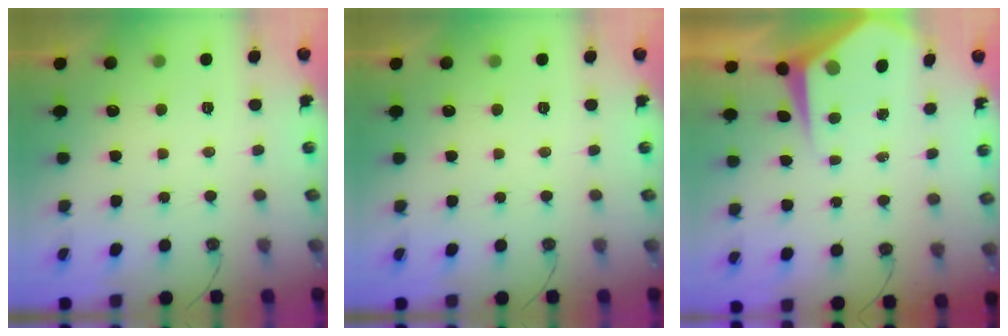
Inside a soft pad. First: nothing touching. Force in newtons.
{"total": 0.0}
{"total": 6.2, "press": 6.2, "slide": 0.5}